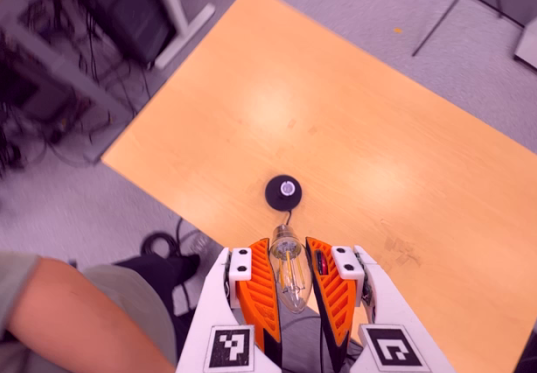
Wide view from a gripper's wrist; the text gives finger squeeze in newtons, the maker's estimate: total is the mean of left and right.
{"total": 19.5, "left": 21.0, "right": 18.0}